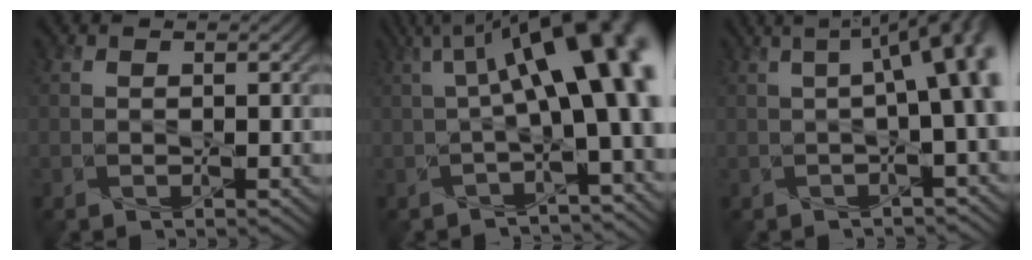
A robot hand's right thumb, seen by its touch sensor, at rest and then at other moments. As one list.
[{"total": 13.1, "force": [1.7, 3.8, 12.4], "torque": [-0.183, 0.016, 0.023]}, {"total": 8.6, "force": [1.0, 2.0, 8.3], "torque": [-0.106, 0.021, 0.010]}]